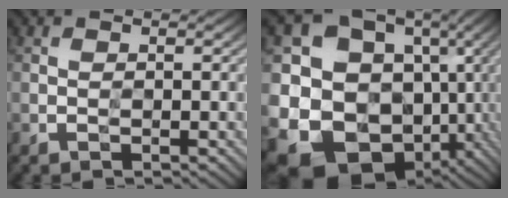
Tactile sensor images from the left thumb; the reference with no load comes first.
{"total": 18.9, "force": [-2.8, 16.3, 9.2], "torque": [-0.228, -0.032, -0.007]}